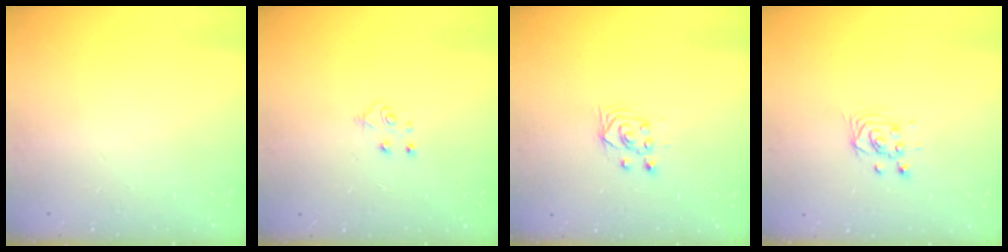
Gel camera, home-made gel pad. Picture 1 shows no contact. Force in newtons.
{"total": 4.9, "press": 4.8, "slide": 0.5}
{"total": 3.5, "press": 3.2, "slide": 1.4}
{"total": 3.4, "press": 3.4, "slide": 0.2}